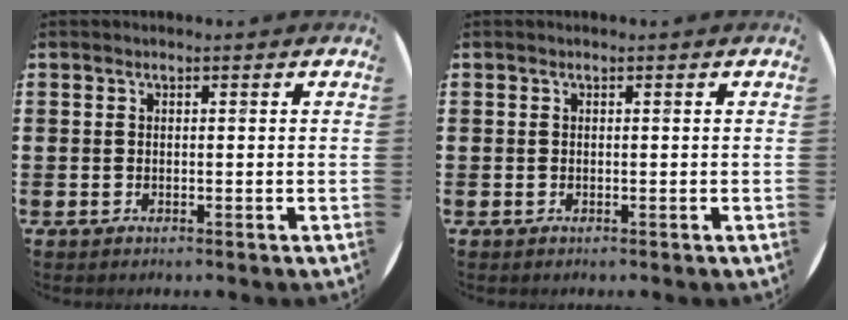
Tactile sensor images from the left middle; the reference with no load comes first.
{"total": 0.0}